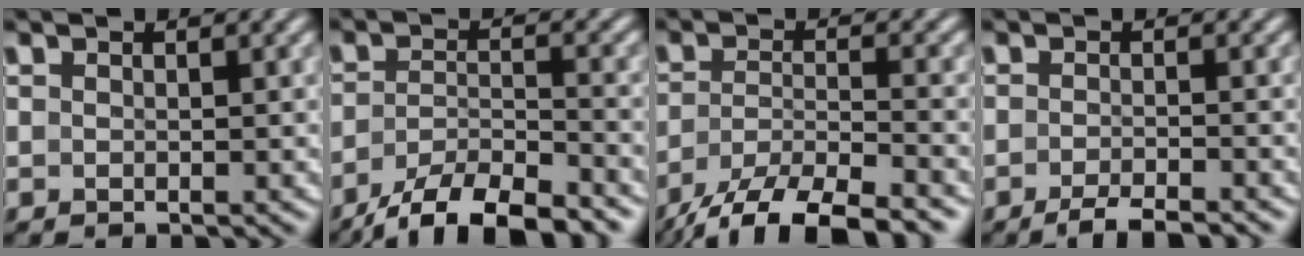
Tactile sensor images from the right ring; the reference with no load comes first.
{"total": 7.3, "force": [-5.6, 2.7, 3.8], "torque": [-0.056, -0.016, -0.082]}
{"total": 8.2, "force": [-5.8, 3.1, 5.0], "torque": [-0.091, -0.029, -0.074]}
{"total": 2.9, "force": [-2.6, 0.2, 1.1], "torque": [-0.021, -0.005, -0.044]}